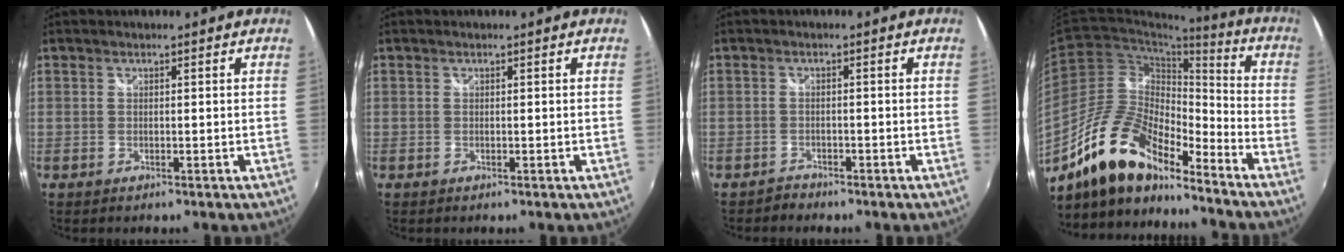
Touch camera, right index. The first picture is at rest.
{"total": 0.0}
{"total": 1.6, "force": [-1.5, 0.7, -0.2], "torque": [-0.001, 0.002, -0.027]}
{"total": 16.6, "force": [-13.0, 5.5, 8.8], "torque": [-0.167, 0.005, -0.247]}